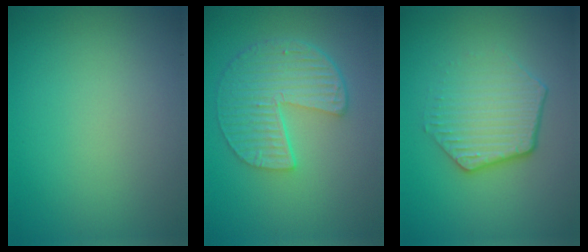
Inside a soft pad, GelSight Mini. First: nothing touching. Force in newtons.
{"total": 5.9, "press": 4.3, "slide": 4.0}
{"total": 4.5, "press": 3.2, "slide": 3.1}